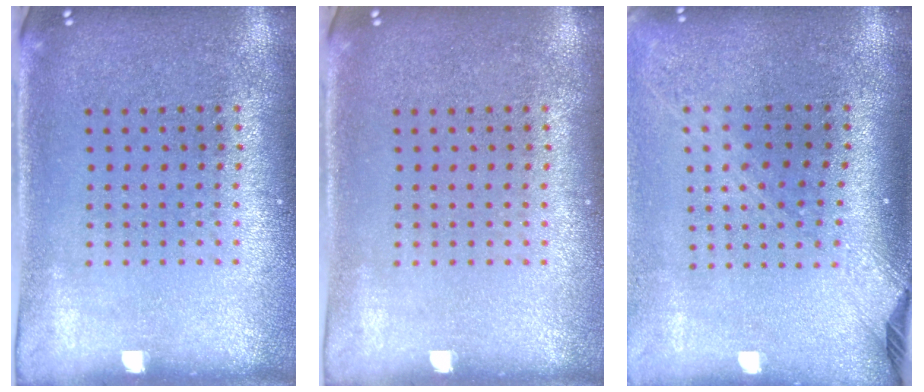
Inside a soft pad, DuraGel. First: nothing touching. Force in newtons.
{"total": 0.0}
{"total": 2.2, "press": 1.6, "slide": 1.5}